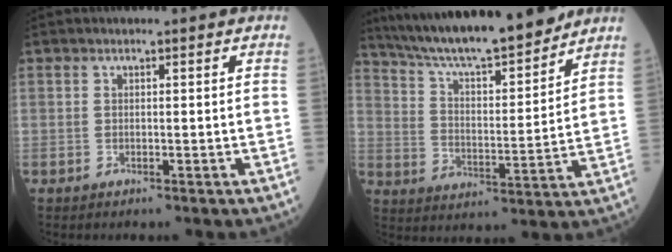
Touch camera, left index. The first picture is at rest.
{"total": 18.5, "force": [16.3, 1.5, 8.5], "torque": [-0.147, 0.001, 0.264]}